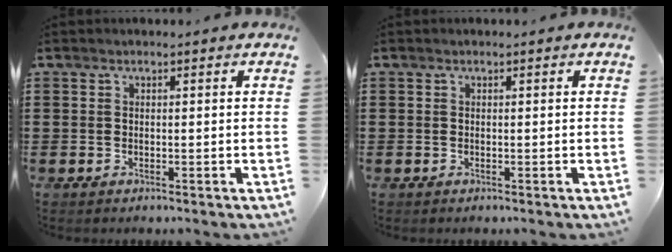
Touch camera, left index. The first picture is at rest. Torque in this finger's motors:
{"motor_torque": [0.01, 0.02, 0.00, 0.00]}